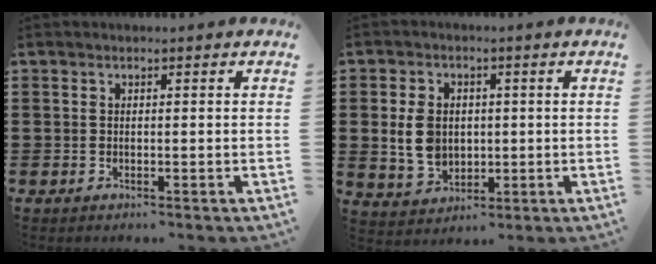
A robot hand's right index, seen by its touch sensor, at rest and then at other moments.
{"total": 6.3, "force": [0.3, 5.0, 3.9], "torque": [-0.092, 0.006, 0.000]}